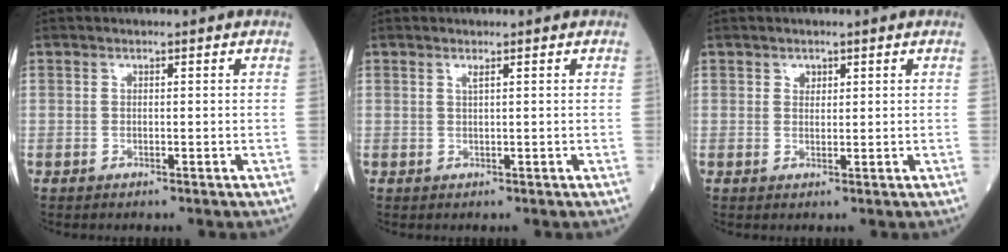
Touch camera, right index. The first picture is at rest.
{"total": 0.7, "force": [0.4, -0.1, 0.5], "torque": [-0.015, -0.004, 0.009]}
{"total": 1.2, "force": [0.7, 0.9, 0.4], "torque": [0.000, -0.003, 0.010]}